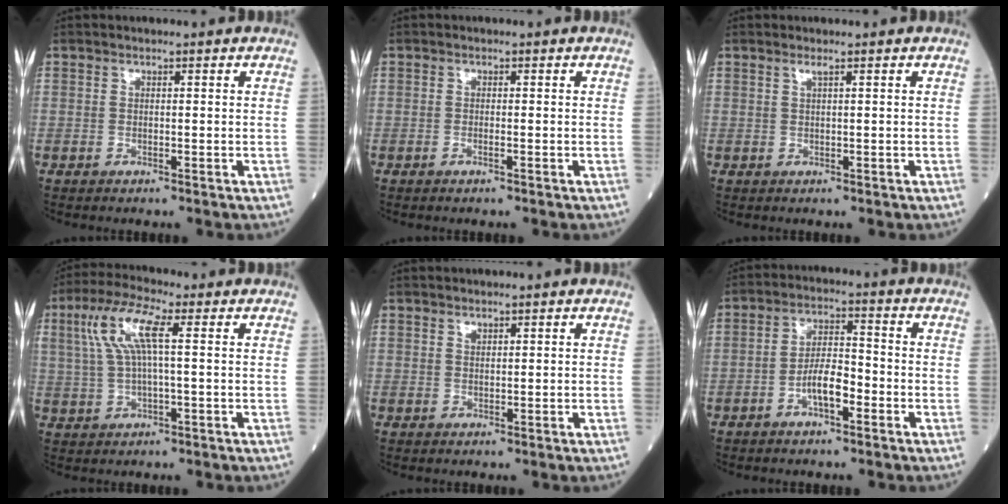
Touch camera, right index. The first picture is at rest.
{"total": 0.8, "force": [-0.4, 0.0, 0.7], "torque": [-0.015, 0.000, -0.007]}
{"total": 0.6, "force": [0.4, -0.2, 0.5], "torque": [-0.016, 0.001, 0.011]}
{"total": 8.2, "force": [2.3, 1.5, 7.7], "torque": [-0.174, 0.024, 0.044]}
{"total": 0.7, "force": [0.6, 0.3, 0.3], "torque": [-0.004, -0.005, 0.010]}
{"total": 5.8, "force": [-2.5, 1.7, 4.9], "torque": [-0.094, 0.011, -0.047]}